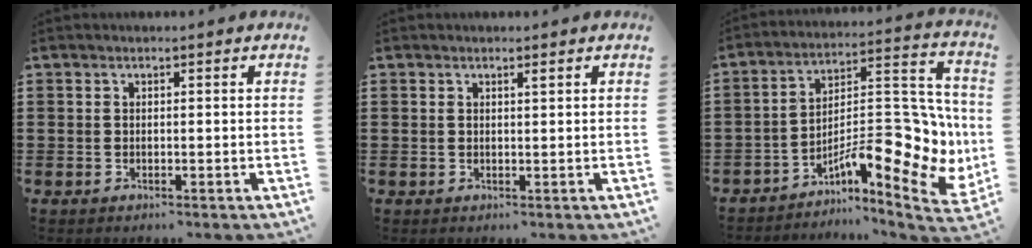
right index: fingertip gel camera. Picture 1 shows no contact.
{"total": 0.6, "force": [0.4, 0.1, 0.5], "torque": [-0.009, 0.000, 0.008]}
{"total": 13.9, "force": [-5.0, 5.4, 11.8], "torque": [-0.150, -0.013, -0.081]}